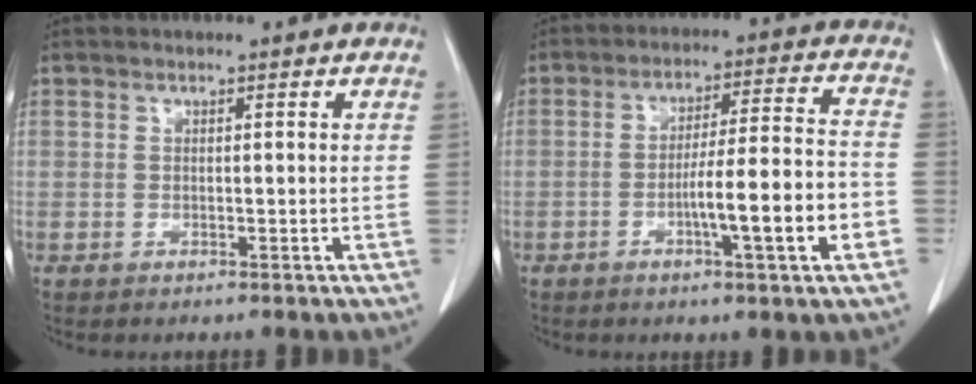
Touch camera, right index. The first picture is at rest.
{"total": 11.5, "force": [-3.8, 0.3, 10.9], "torque": [-0.167, 0.006, -0.055]}